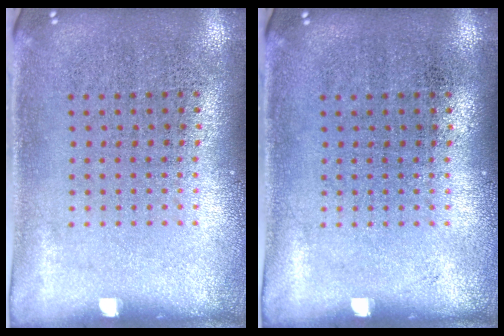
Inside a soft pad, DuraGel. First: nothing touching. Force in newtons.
{"total": 0.0}